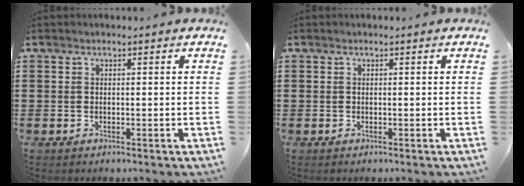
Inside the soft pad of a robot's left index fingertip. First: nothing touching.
{"total": 0.0}